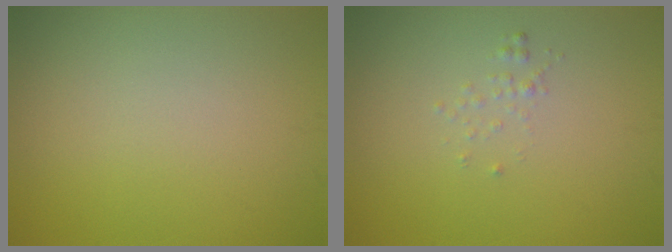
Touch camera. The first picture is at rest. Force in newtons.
{"total": 0.6, "press": 0.6, "slide": 0.1}